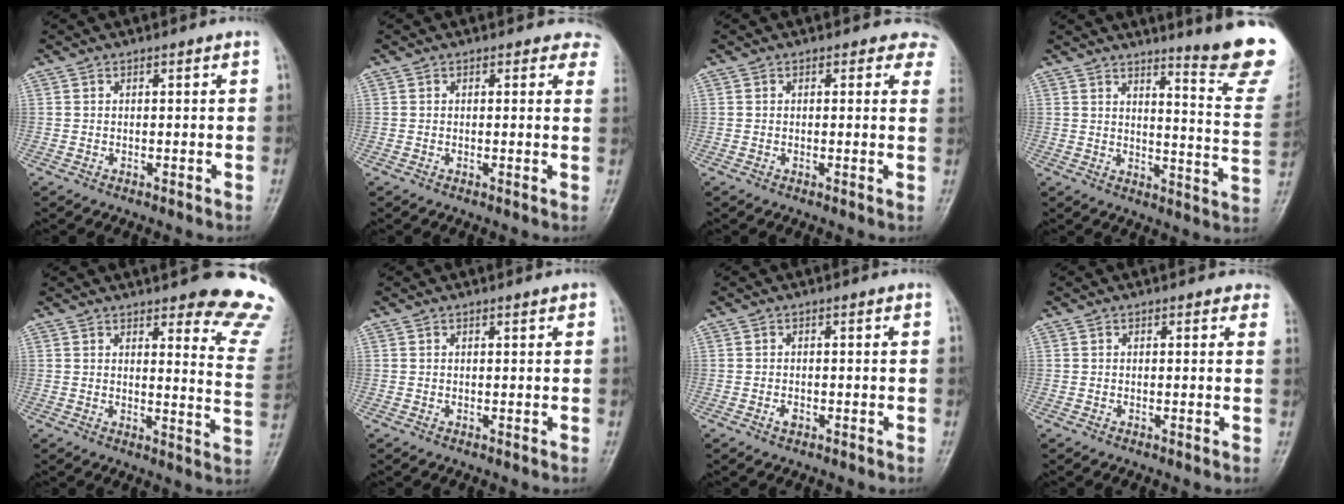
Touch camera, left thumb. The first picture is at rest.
{"total": 4.1, "force": [3.4, 2.0, 0.9], "torque": [0.025, -0.012, 0.012]}
{"total": 4.2, "force": [3.4, 2.3, 1.0], "torque": [0.026, -0.010, 0.010]}
{"total": 16.1, "force": [13.2, 0.5, 9.2], "torque": [-0.096, -0.141, 0.158]}
{"total": 14.8, "force": [12.7, 2.7, 7.2], "torque": [-0.047, -0.110, 0.125]}
{"total": 0.8, "force": [0.6, 0.2, 0.5], "torque": [-0.006, -0.001, 0.006]}
{"total": 1.1, "force": [-0.4, 0.7, 0.8], "torque": [-0.011, 0.001, -0.007]}
{"total": 2.3, "force": [2.0, 1.1, 0.7], "torque": [0.013, -0.006, 0.002]}